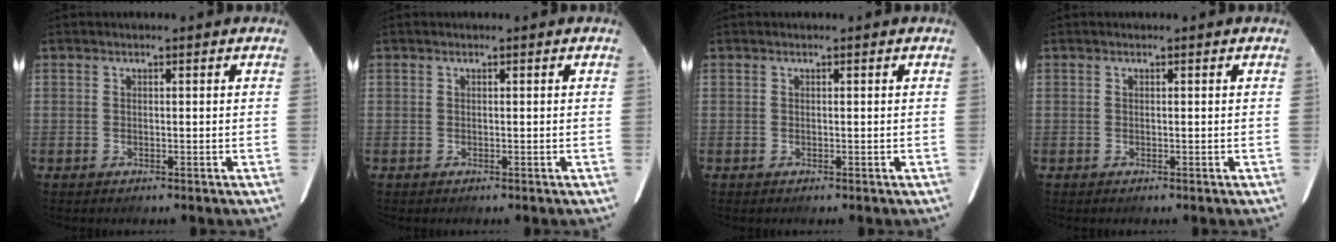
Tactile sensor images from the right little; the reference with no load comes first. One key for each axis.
{"total": 0.0}
{"total": 0.0}
{"total": 0.0}